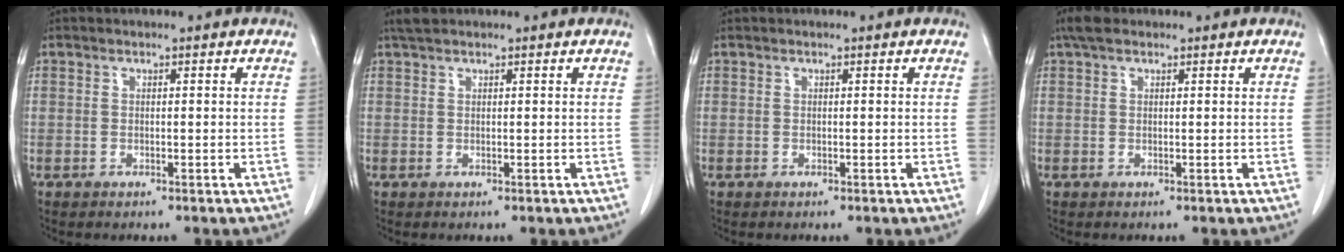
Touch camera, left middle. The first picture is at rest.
{"total": 1.7, "force": [1.5, 0.3, 0.7], "torque": [-0.020, 0.013, 0.030]}
{"total": 0.0}
{"total": 2.6, "force": [1.9, 1.2, 1.4], "torque": [-0.031, 0.021, 0.034]}